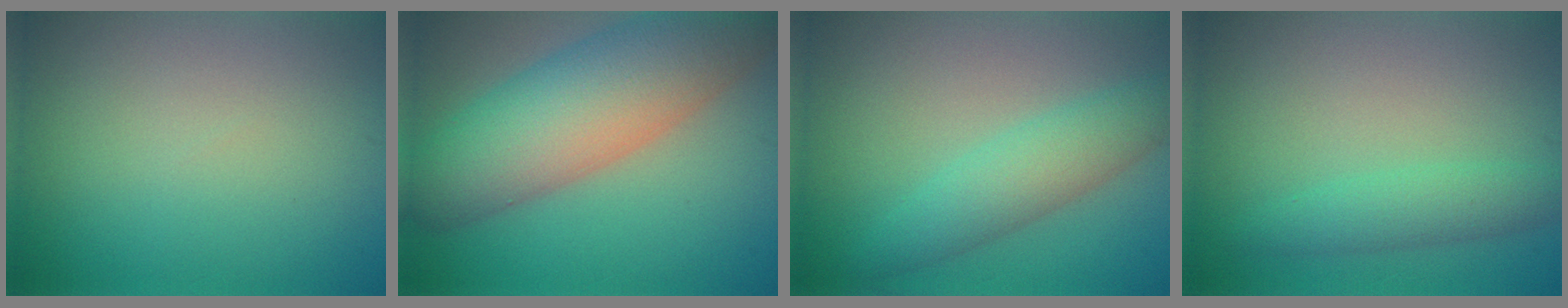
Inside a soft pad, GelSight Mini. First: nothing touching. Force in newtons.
{"total": 10.5, "press": 10.5, "slide": 0.8}
{"total": 4.1, "press": 4.1, "slide": 0.0}
{"total": 2.6, "press": 2.6, "slide": 0.0}